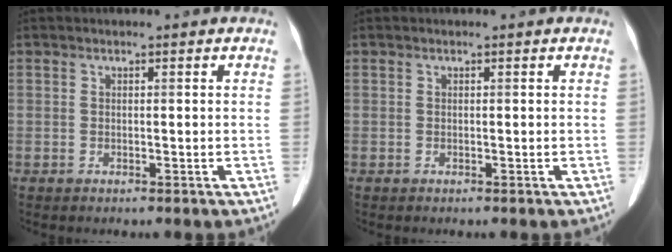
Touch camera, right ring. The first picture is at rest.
{"total": 0.0}